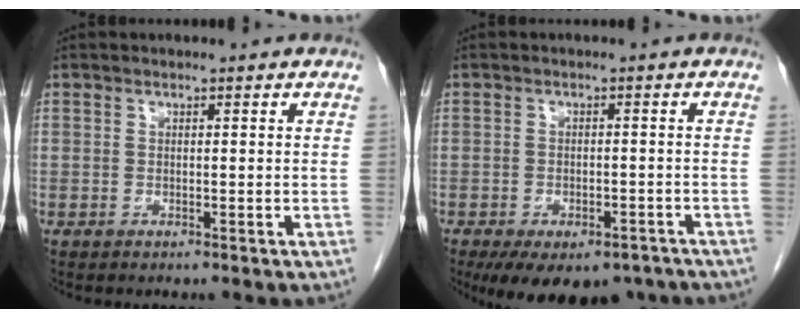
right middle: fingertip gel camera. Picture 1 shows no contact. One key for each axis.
{"total": 13.2, "fx": -9.5, "fy": 6.4, "fz": 6.6, "tx": -0.121, "ty": -0.013, "tz": -0.121}